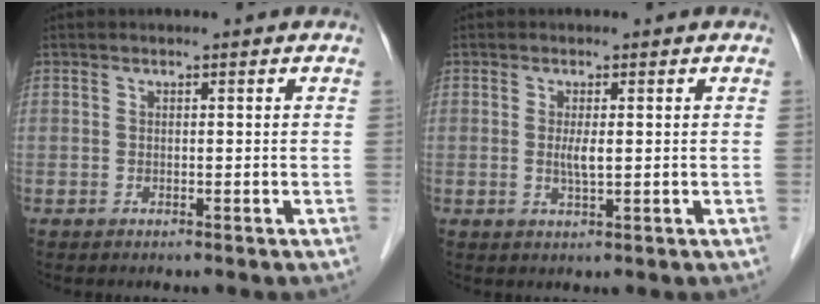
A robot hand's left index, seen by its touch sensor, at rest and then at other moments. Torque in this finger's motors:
{"motor_torque": [0.43, 0.33, 0.10, 0.02]}